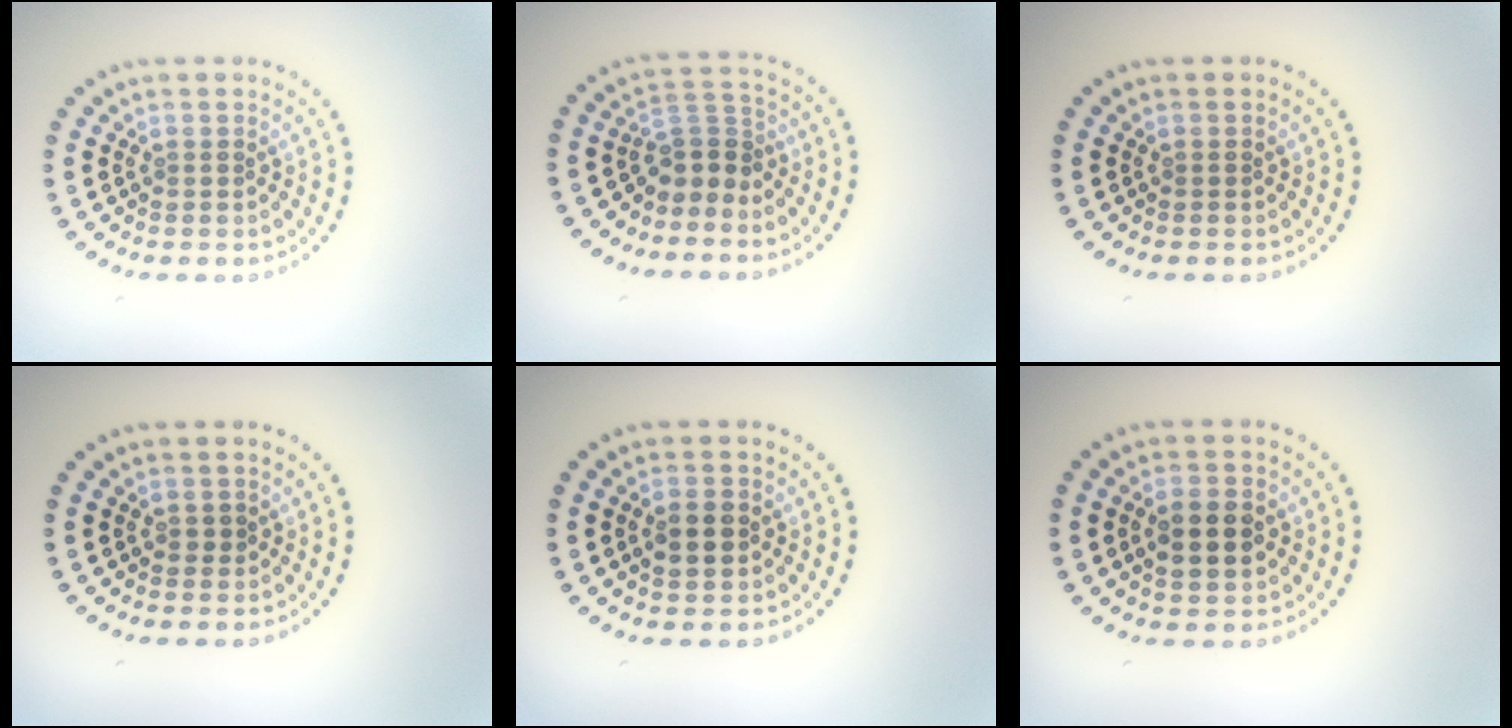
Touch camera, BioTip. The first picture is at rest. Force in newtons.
{"total": 2.8, "press": 2.1, "slide": 1.8}
{"total": 0.0}
{"total": 0.7, "press": 0.7, "slide": 0.1}
{"total": 2.5, "press": 2.5, "slide": 0.1}
{"total": 3.8, "press": 3.8, "slide": 0.2}